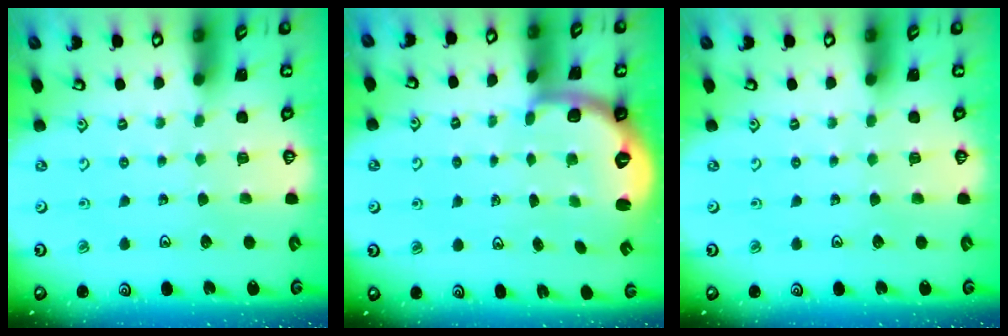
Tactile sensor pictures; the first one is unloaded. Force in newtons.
{"total": 2.5, "press": 2.0, "slide": 1.5}
{"total": 0.0}